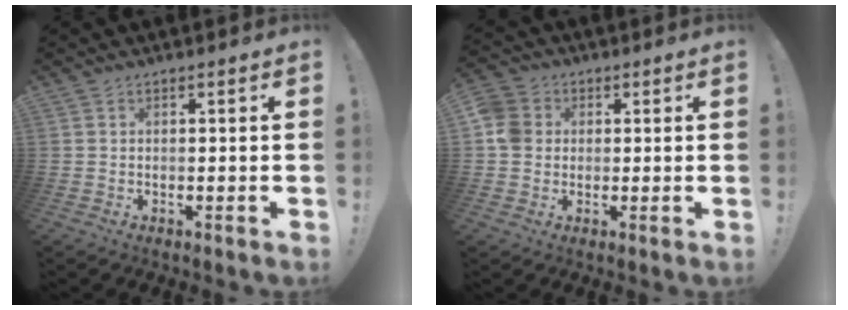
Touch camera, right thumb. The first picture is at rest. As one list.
[{"total": 6.9, "force": [0.7, 6.3, 2.8], "torque": [-0.052, 0.008, 0.015]}]